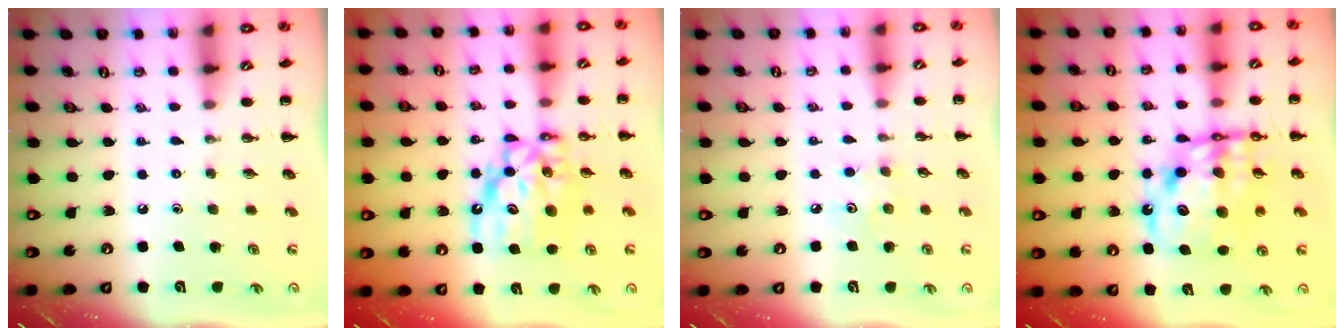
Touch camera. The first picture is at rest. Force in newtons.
{"total": 11.3, "press": 10.8, "slide": 3.3}
{"total": 3.3, "press": 3.2, "slide": 0.8}
{"total": 14.5, "press": 14.1, "slide": 3.6}